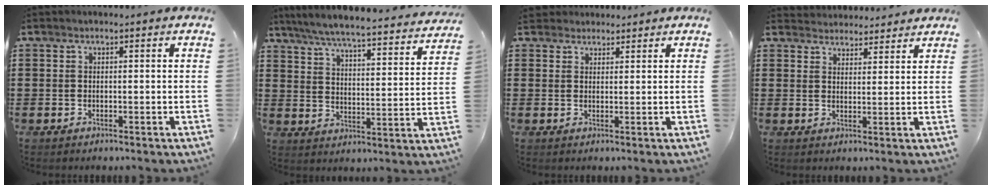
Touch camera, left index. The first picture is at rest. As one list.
[{"total": 5.4, "force": [5.0, -0.3, 2.0], "torque": [-0.064, -0.041, 0.079]}, {"total": 2.2, "force": [1.9, 1.0, 0.0], "torque": [-0.006, 0.007, 0.039]}, {"total": 3.1, "force": [3.1, 0.6, -0.3], "torque": [-0.005, -0.009, 0.058]}]